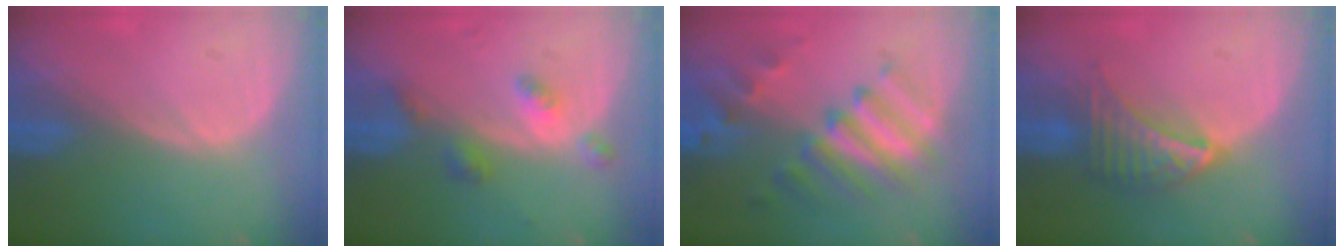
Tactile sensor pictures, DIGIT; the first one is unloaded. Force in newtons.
{"total": 4.5, "press": 4.1, "slide": 1.8}
{"total": 9.4, "press": 8.3, "slide": 4.3}
{"total": 7.2, "press": 6.3, "slide": 3.3}